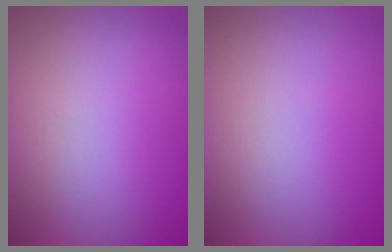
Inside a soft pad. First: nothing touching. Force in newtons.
{"total": 0.0}